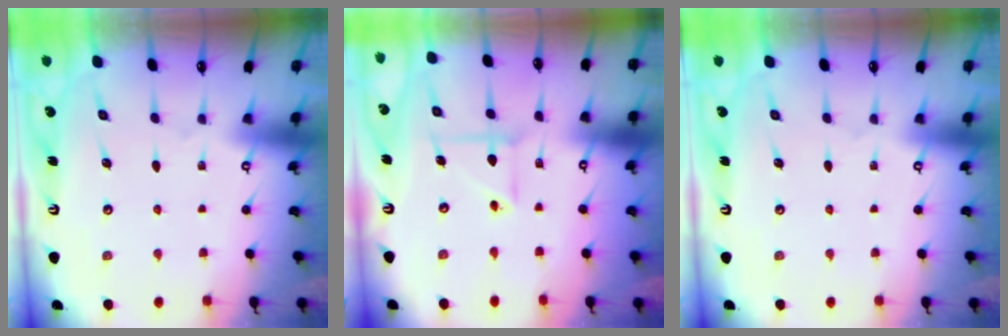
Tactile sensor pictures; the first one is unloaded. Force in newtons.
{"total": 4.4, "press": 4.2, "slide": 1.4}
{"total": 0.0}